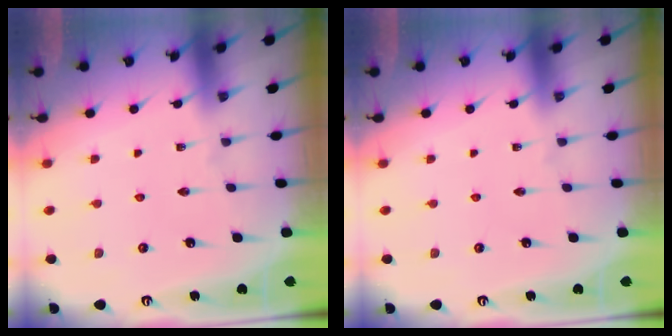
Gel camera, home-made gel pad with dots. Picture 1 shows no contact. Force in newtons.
{"total": 0.0}